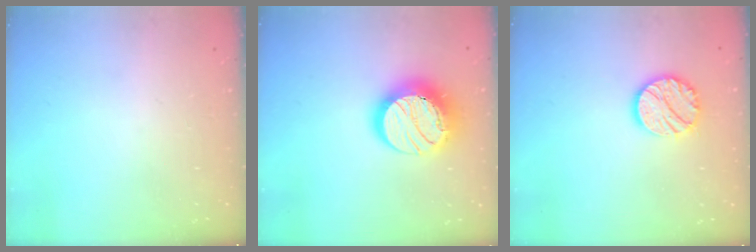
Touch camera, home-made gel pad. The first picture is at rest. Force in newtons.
{"total": 16.9, "press": 16.9, "slide": 1.4}
{"total": 11.6, "press": 11.6, "slide": 0.5}